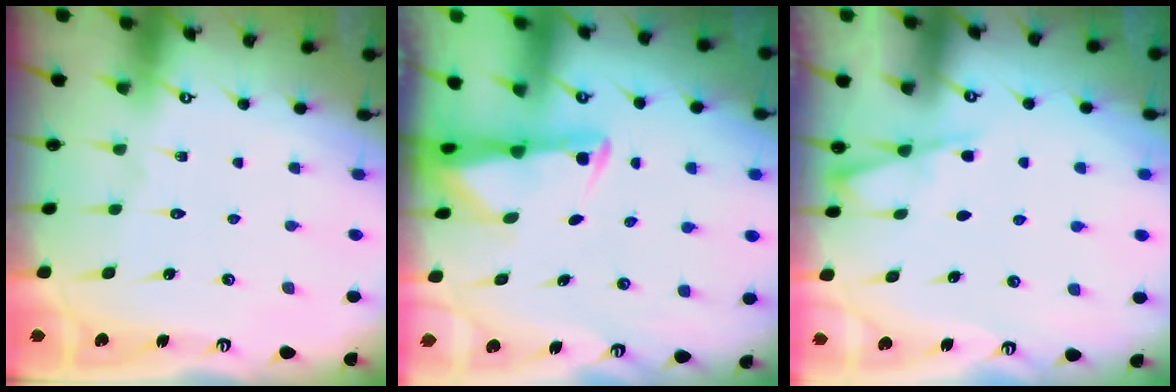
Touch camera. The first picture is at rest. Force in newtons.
{"total": 2.4, "press": 2.3, "slide": 0.5}
{"total": 2.9, "press": 2.9, "slide": 0.4}